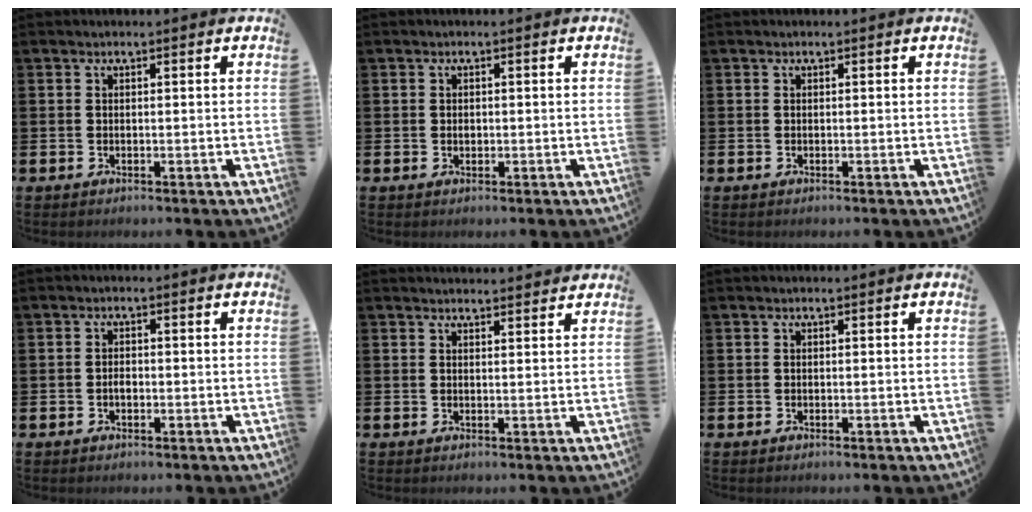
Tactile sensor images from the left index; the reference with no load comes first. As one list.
[{"total": 0.9, "force": [0.0, 0.7, 0.5], "torque": [0.000, 0.003, -0.004]}, {"total": 0.0}, {"total": 1.3, "force": [-0.3, 0.8, 0.9], "torque": [-0.015, 0.003, -0.007]}, {"total": 2.0, "force": [2.0, 0.1, -0.1], "torque": [0.010, -0.014, 0.035]}, {"total": 0.0}]